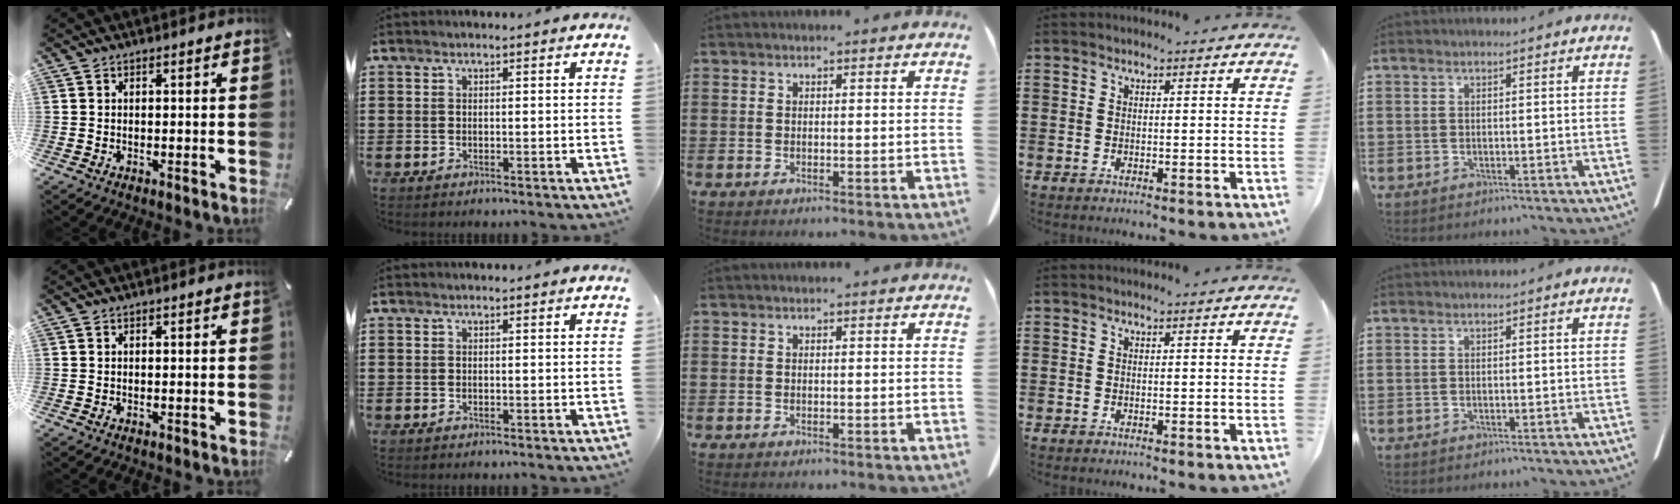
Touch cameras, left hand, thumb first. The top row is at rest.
{}